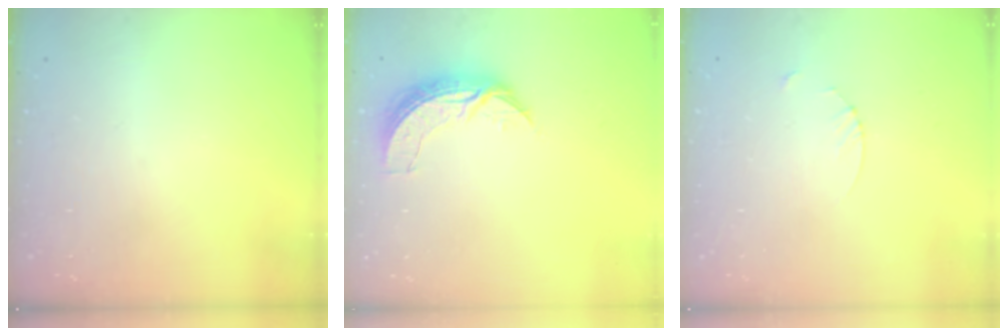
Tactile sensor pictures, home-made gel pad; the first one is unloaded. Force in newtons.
{"total": 7.4, "press": 7.4, "slide": 0.5}
{"total": 2.7, "press": 2.7, "slide": 0.3}